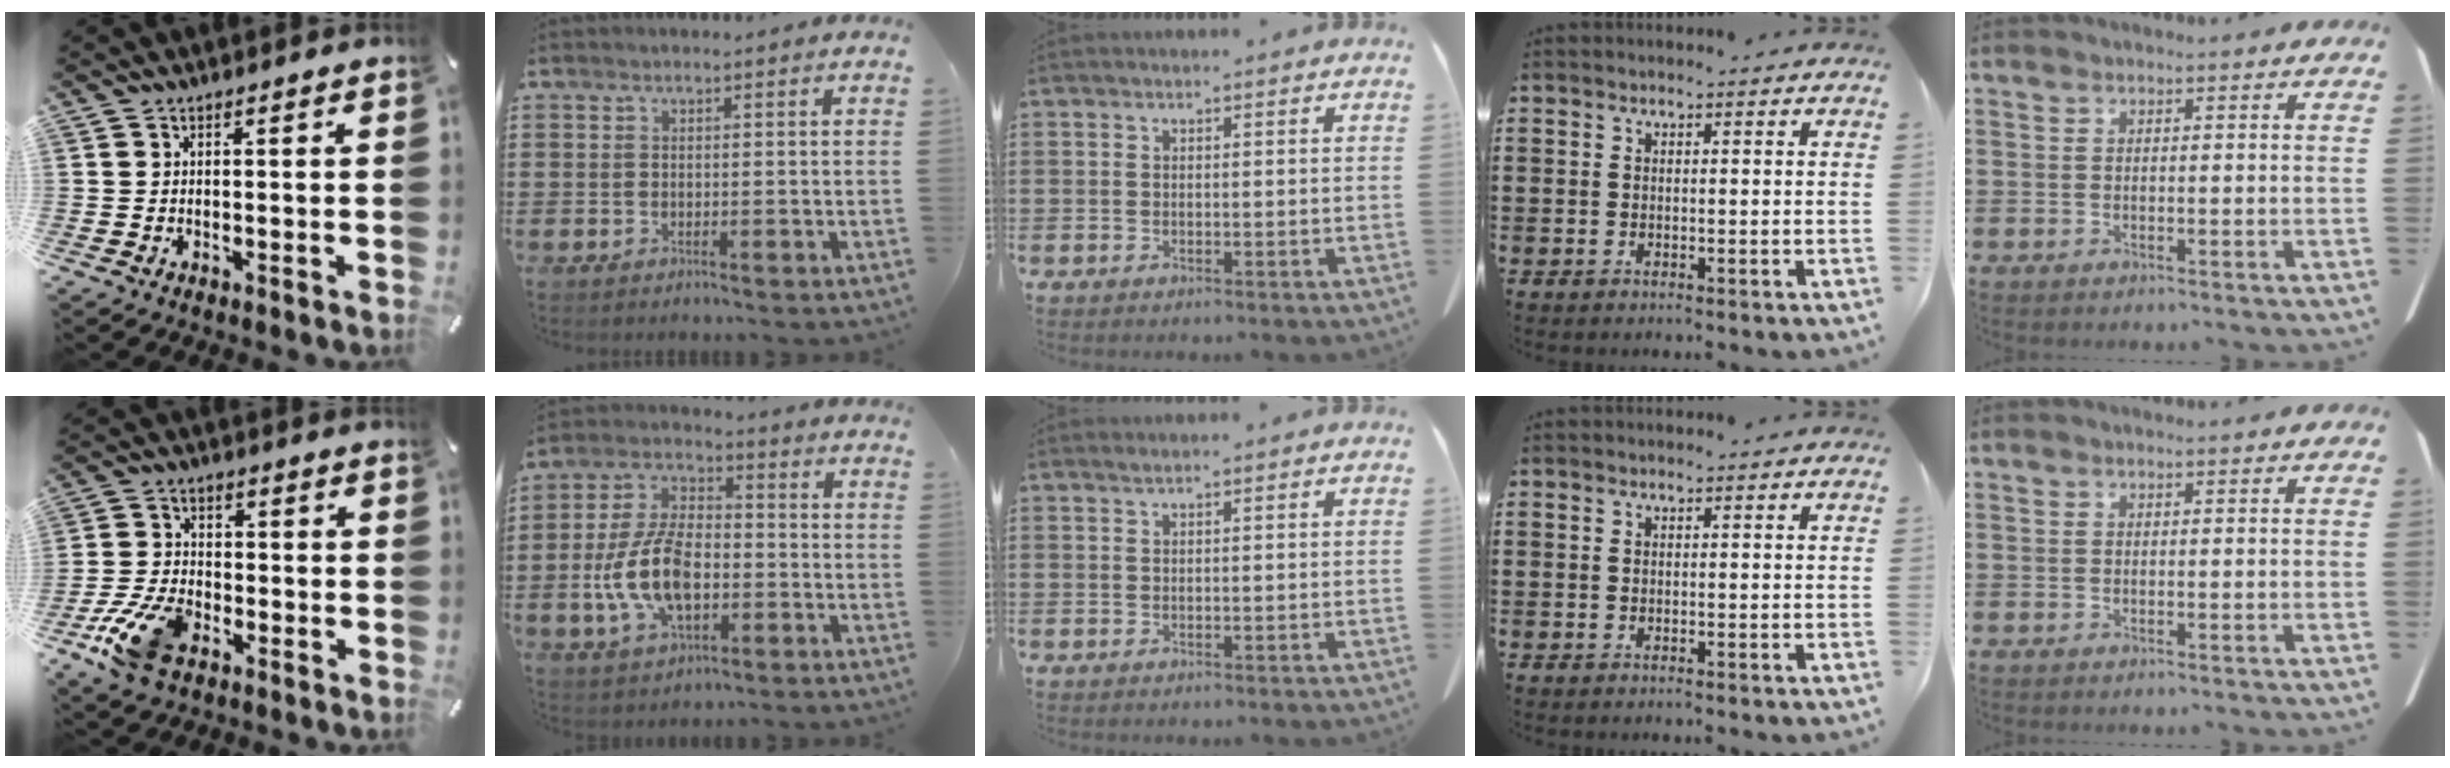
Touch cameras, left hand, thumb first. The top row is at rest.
{"thumb": {"total": 11.6, "force": [-5.8, 6.9, 7.4], "torque": [-0.154, 0.024, -0.104]}, "index": {"total": 11.1, "force": [-2.6, 5.9, 9.1], "torque": [-0.214, 0.000, -0.054]}, "middle": {"total": 0.6, "force": [0.5, -0.1, 0.4], "torque": [-0.008, -0.003, 0.011]}}